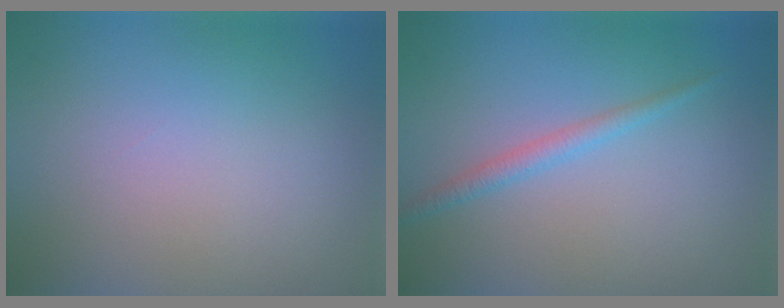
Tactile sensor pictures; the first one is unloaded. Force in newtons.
{"total": 1.5, "press": 1.5, "slide": 0.1}